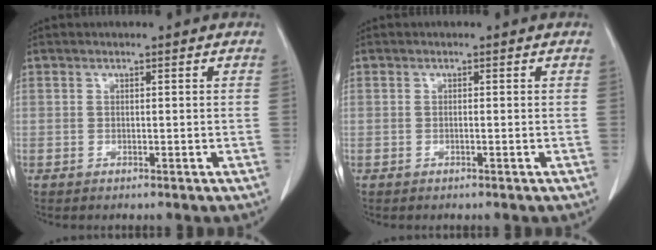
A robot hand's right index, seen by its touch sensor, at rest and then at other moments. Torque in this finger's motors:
{"motor_torque": [0.06, 0.00, 0.04, 0.01]}